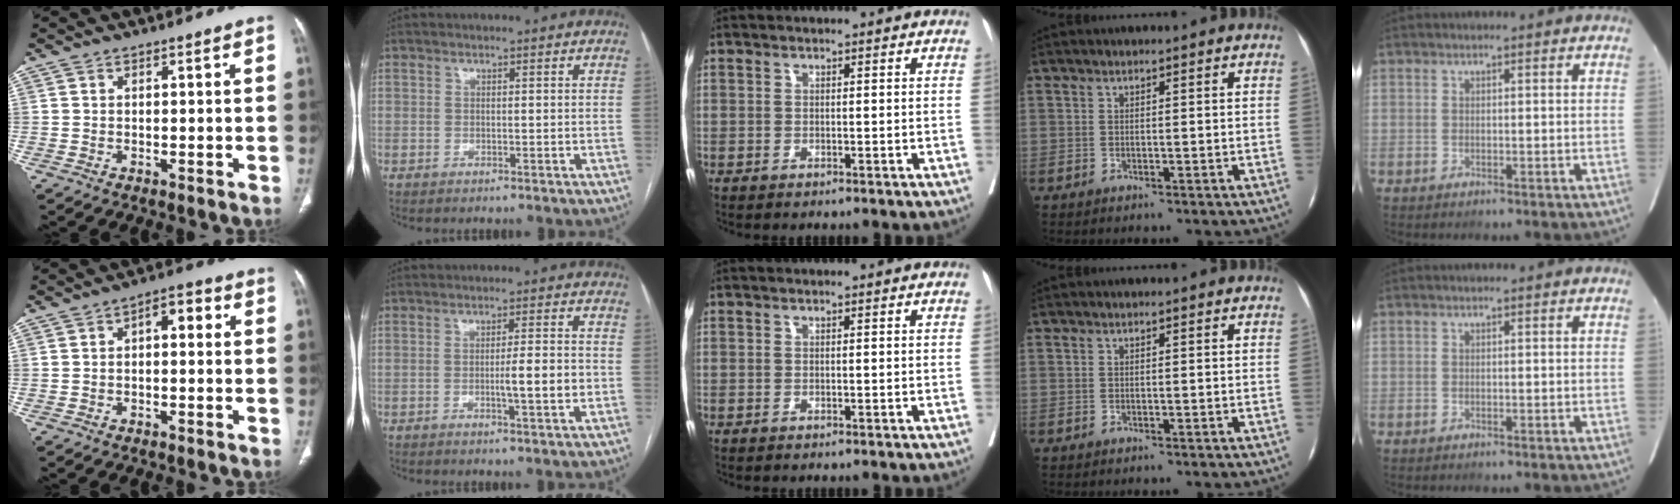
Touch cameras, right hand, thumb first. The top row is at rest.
{"thumb": {"total": 4.6, "force": [0.7, 2.4, 3.9], "torque": [-0.043, 0.017, 0.000]}, "index": {"total": 5.0, "force": [-1.2, 0.1, 4.8], "torque": [-0.073, -0.003, -0.016]}}